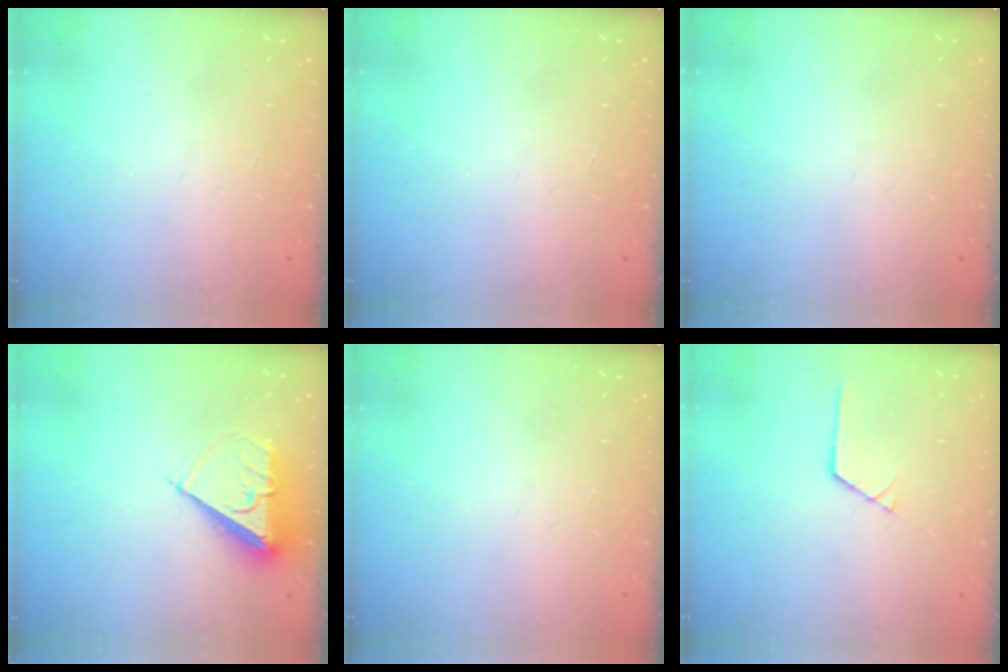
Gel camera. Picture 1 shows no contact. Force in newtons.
{"total": 0.0}
{"total": 0.0}
{"total": 7.1, "press": 7.0, "slide": 0.8}
{"total": 0.0}
{"total": 1.2, "press": 1.2, "slide": 0.1}